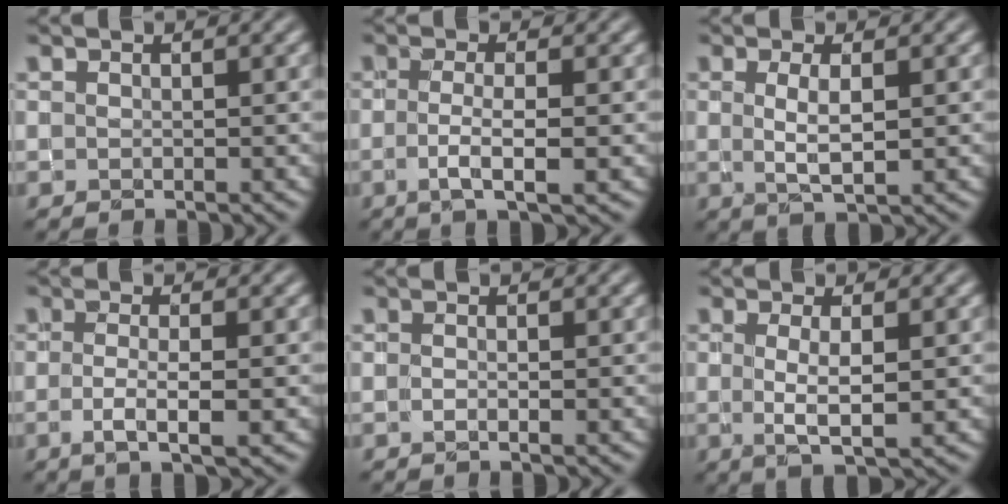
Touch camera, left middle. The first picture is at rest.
{"total": 3.2, "force": [-0.7, 0.7, 3.1], "torque": [-0.059, -0.006, -0.013]}
{"total": 2.7, "force": [0.3, 0.6, 2.7], "torque": [-0.052, -0.005, 0.008]}
{"total": 2.9, "force": [-0.6, 0.7, 2.7], "torque": [-0.053, -0.007, -0.011]}
{"total": 0.7, "force": [-0.2, 0.2, 0.6], "torque": [-0.014, -0.007, -0.004]}
{"total": 3.0, "force": [0.0, 0.6, 3.0], "torque": [-0.057, -0.007, 0.004]}